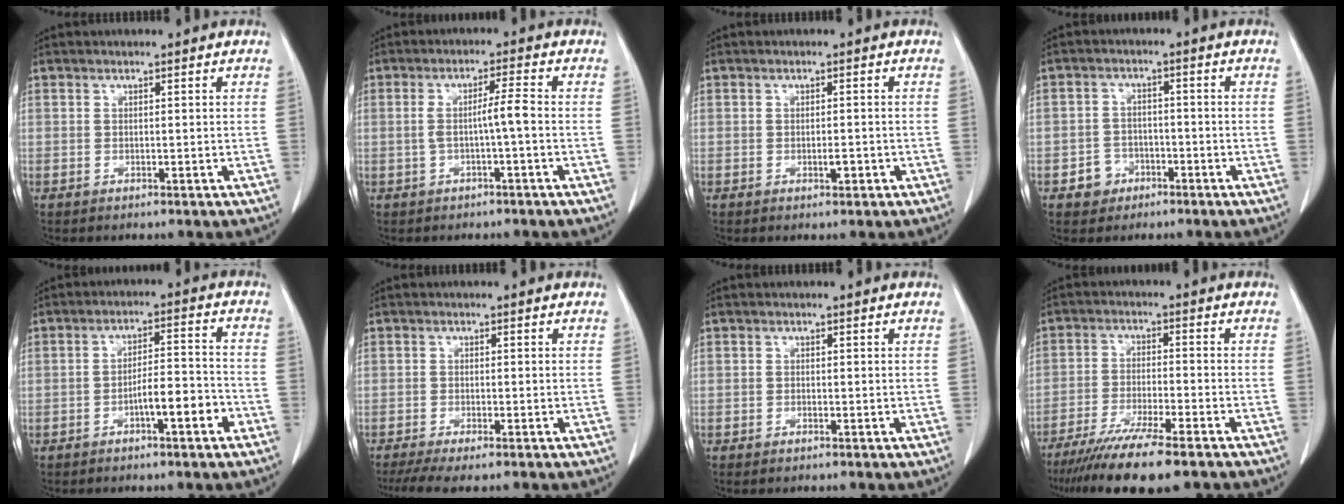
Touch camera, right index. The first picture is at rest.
{"total": 3.8, "force": [-0.7, -0.3, 3.8], "torque": [-0.067, 0.010, -0.009]}
{"total": 1.5, "force": [-0.5, 0.5, 1.3], "torque": [-0.024, 0.000, -0.007]}
{"total": 3.9, "force": [-2.0, 3.2, 0.7], "torque": [-0.006, 0.013, -0.031]}
{"total": 6.8, "force": [-3.3, 1.0, 5.8], "torque": [-0.093, 0.016, -0.051]}
{"total": 6.8, "force": [-5.5, 0.8, 3.9], "torque": [-0.059, -0.012, -0.086]}
{"total": 0.7, "force": [-0.6, 0.2, 0.4], "torque": [-0.011, -0.001, -0.007]}
{"total": 13.6, "force": [-10.8, 0.9, 8.3], "torque": [-0.140, -0.034, -0.174]}